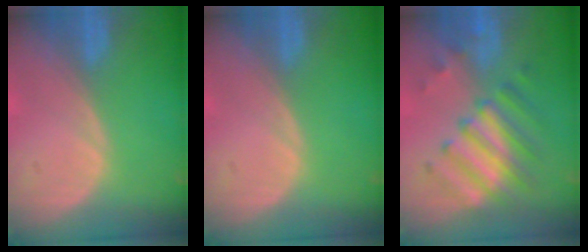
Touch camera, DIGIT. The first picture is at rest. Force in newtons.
{"total": 0.0}
{"total": 8.1, "press": 7.9, "slide": 1.8}